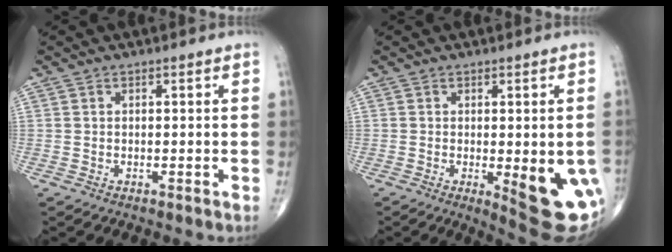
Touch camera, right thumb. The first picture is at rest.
{"total": 12.5, "force": [-3.0, 4.0, 11.5], "torque": [-0.118, -0.019, -0.024]}